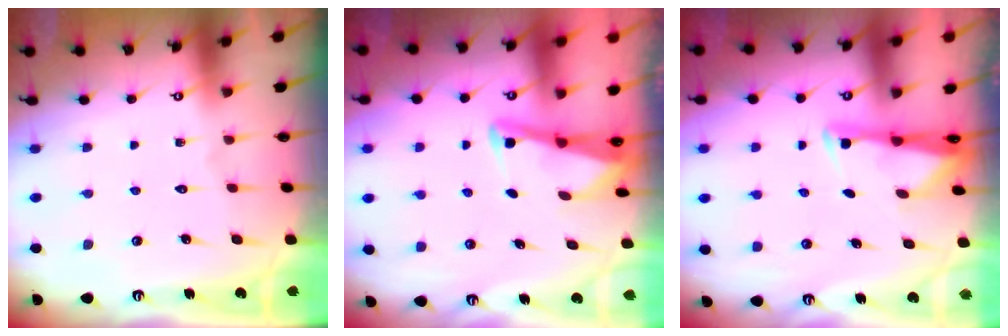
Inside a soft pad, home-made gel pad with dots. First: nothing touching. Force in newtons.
{"total": 3.0, "press": 2.9, "slide": 0.6}
{"total": 2.9, "press": 2.9, "slide": 0.4}